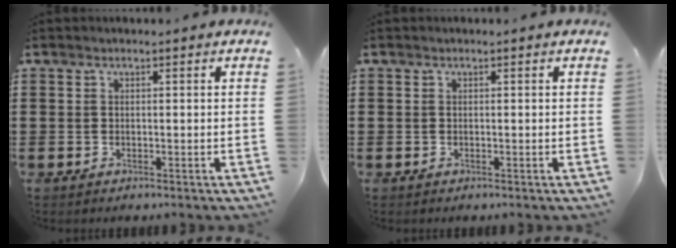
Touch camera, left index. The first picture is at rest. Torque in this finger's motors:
{"motor_torque": [0.08, 0.05, 0.00, 0.01]}